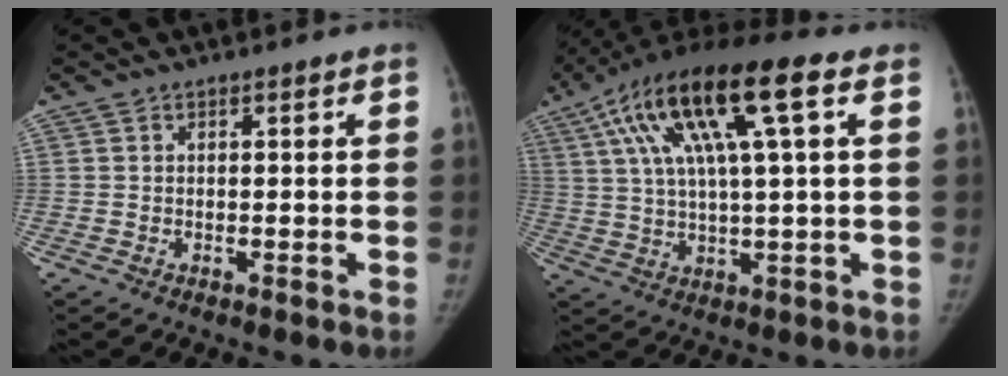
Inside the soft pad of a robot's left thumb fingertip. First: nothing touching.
{"total": 19.2, "force": [7.3, 4.4, 17.2], "torque": [-0.334, 0.017, 0.125]}